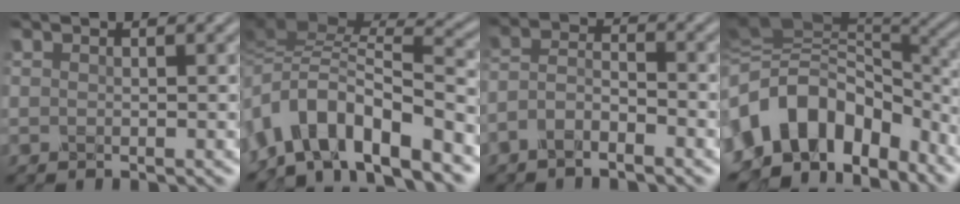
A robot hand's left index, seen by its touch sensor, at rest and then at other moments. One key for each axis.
{"total": 10.0, "fx": -5.4, "fy": 3.7, "fz": 7.6, "tx": -0.118, "ty": 0.015, "tz": -0.109}
{"total": 3.0, "fx": -2.0, "fy": 1.2, "fz": 1.9, "tx": -0.041, "ty": 0.007, "tz": -0.048}
{"total": 12.6, "fx": -5.0, "fy": 8.8, "fz": 7.5, "tx": -0.148, "ty": 0.004, "tz": -0.079}